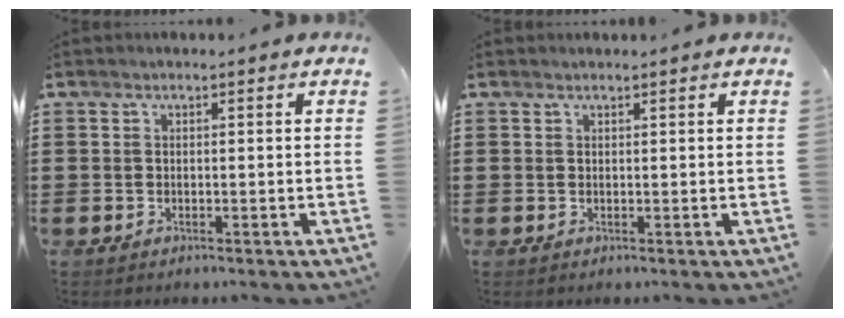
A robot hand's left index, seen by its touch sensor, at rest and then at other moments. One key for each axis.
{"total": 0.6, "fx": 0.5, "fy": 0.0, "fz": 0.2, "tx": -0.005, "ty": -0.002, "tz": 0.011}